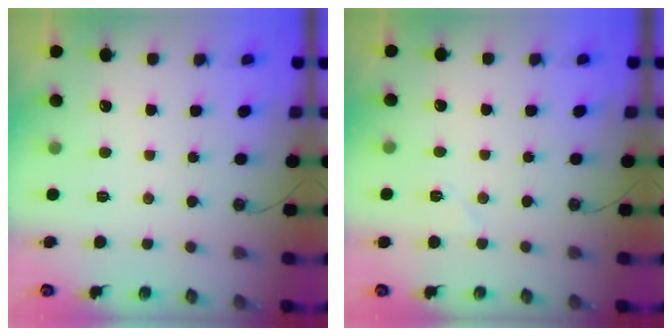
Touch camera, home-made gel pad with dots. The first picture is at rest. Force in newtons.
{"total": 5.3, "press": 4.6, "slide": 2.5}